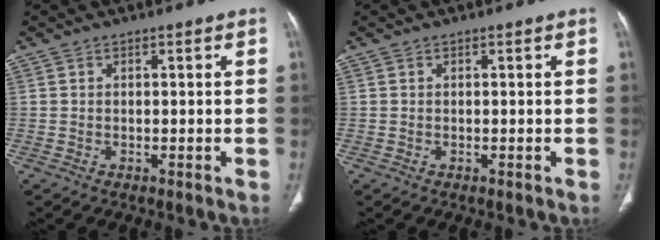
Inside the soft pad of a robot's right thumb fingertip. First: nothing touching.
{"total": 0.0}